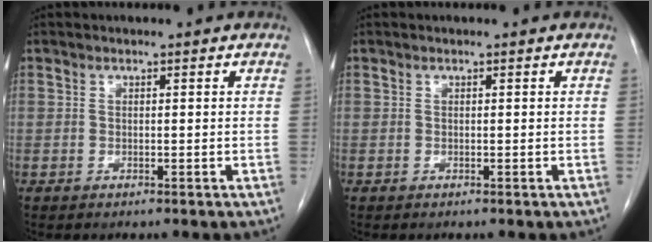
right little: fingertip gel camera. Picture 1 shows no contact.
{"total": 0.0}